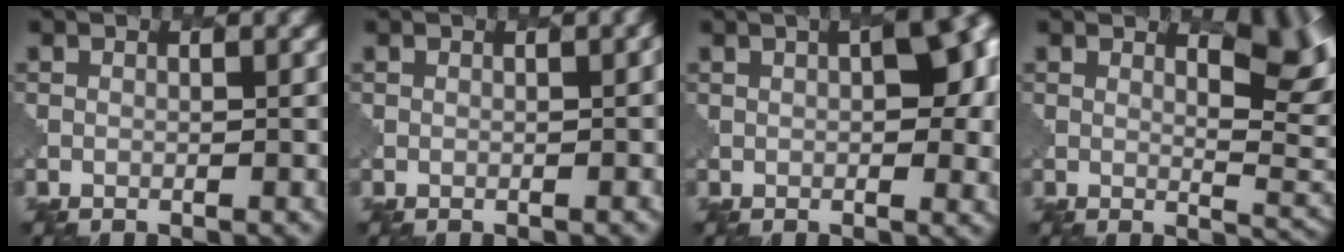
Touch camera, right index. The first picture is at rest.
{"total": 1.5, "force": [-0.4, 0.6, 1.3], "torque": [-0.012, 0.002, 0.002]}
{"total": 6.3, "force": [0.9, 2.9, 5.6], "torque": [-0.049, 0.008, 0.007]}
{"total": 5.7, "force": [3.3, 1.9, 4.3], "torque": [-0.055, -0.008, 0.050]}